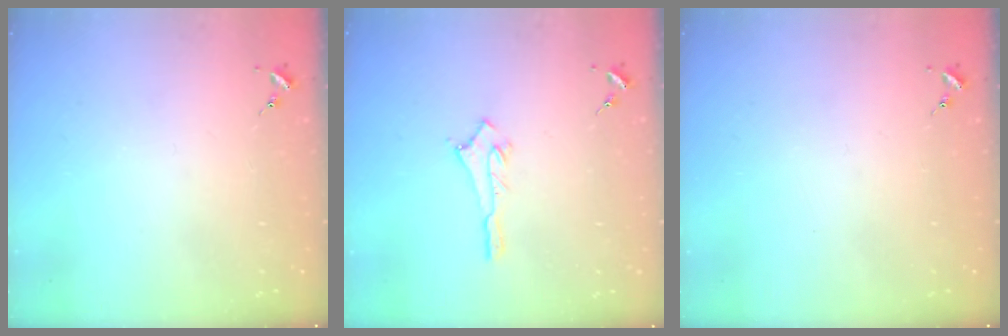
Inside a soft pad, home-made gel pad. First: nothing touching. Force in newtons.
{"total": 3.7, "press": 3.7, "slide": 0.1}
{"total": 0.0}